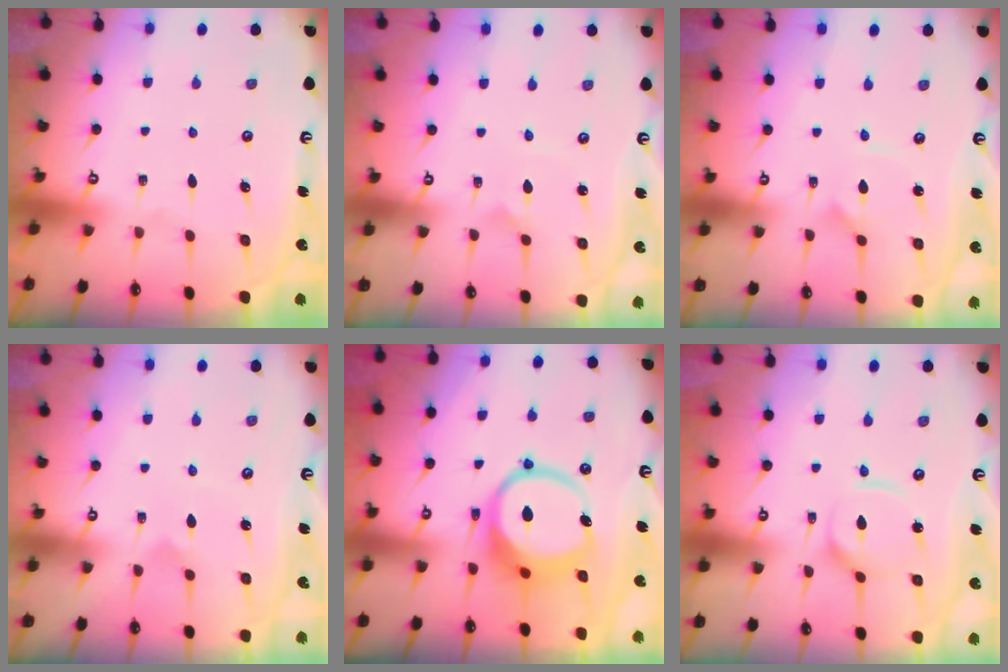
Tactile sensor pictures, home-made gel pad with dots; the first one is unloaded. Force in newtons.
{"total": 1.0, "press": 1.0, "slide": 0.0}
{"total": 3.0, "press": 3.0, "slide": 0.2}
{"total": 2.5, "press": 2.5, "slide": 0.3}
{"total": 12.5, "press": 12.4, "slide": 1.6}
{"total": 6.3, "press": 6.2, "slide": 0.5}